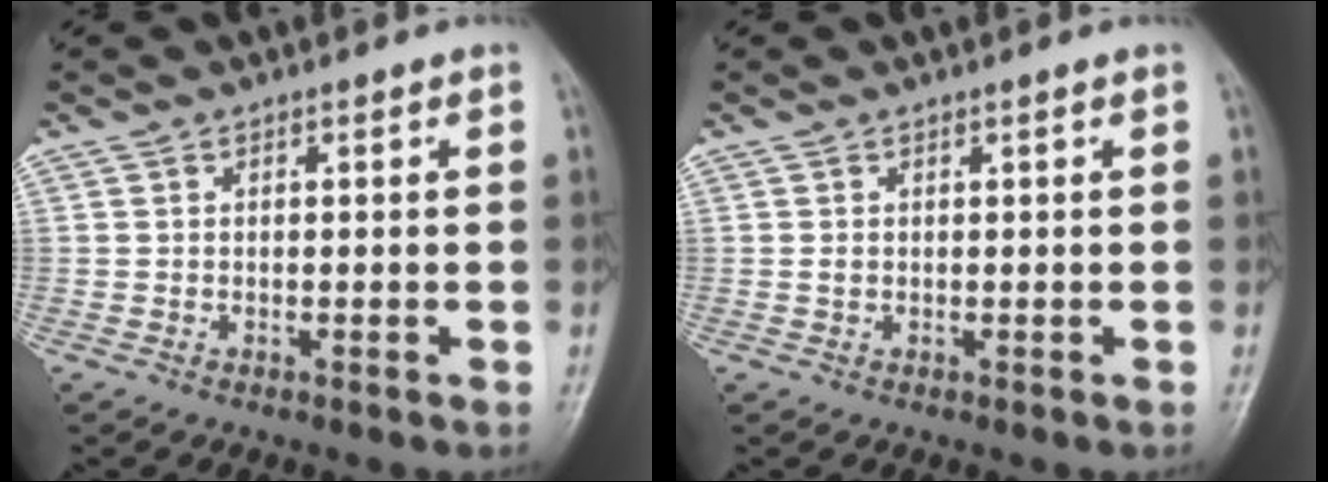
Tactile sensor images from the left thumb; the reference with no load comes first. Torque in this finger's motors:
{"motor_torque": [0.34, 0.16, 0.28, -0.04, 0.01]}